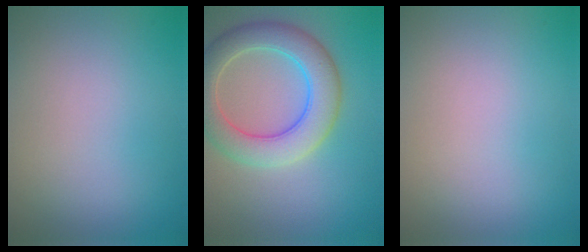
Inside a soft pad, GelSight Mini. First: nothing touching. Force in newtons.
{"total": 6.3, "press": 6.3, "slide": 0.3}
{"total": 0.0}